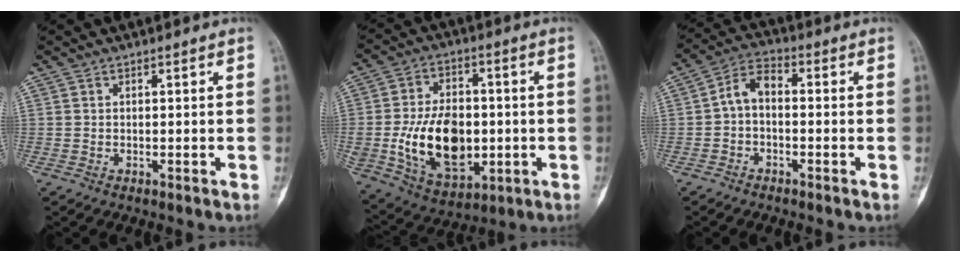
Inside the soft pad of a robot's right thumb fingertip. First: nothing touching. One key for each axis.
{"total": 18.8, "fx": -1.7, "fy": 12.3, "fz": 14.2, "tx": -0.212, "ty": 0.002, "tz": -0.005}
{"total": 5.6, "fx": -0.6, "fy": 3.2, "fz": 4.5, "tx": -0.075, "ty": 0.024, "tz": -0.026}